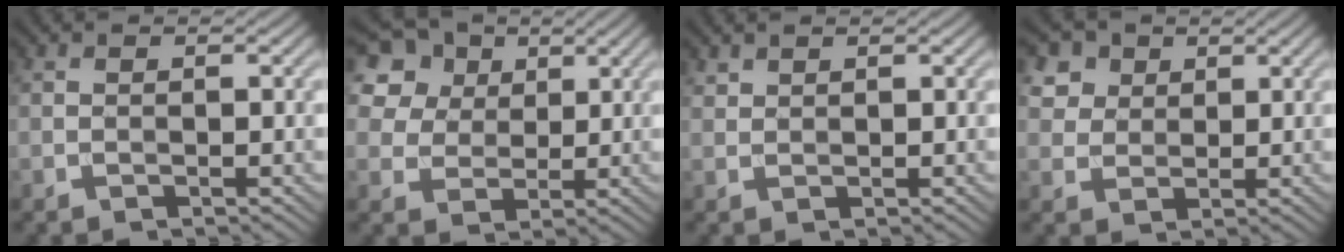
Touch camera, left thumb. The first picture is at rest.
{"total": 11.4, "force": [5.7, 8.4, 5.1], "torque": [-0.156, 0.022, 0.112]}
{"total": 1.2, "force": [1.0, 0.4, 0.3], "torque": [-0.011, 0.001, 0.027]}
{"total": 5.3, "force": [3.0, 3.9, 2.0], "torque": [-0.069, -0.006, 0.062]}